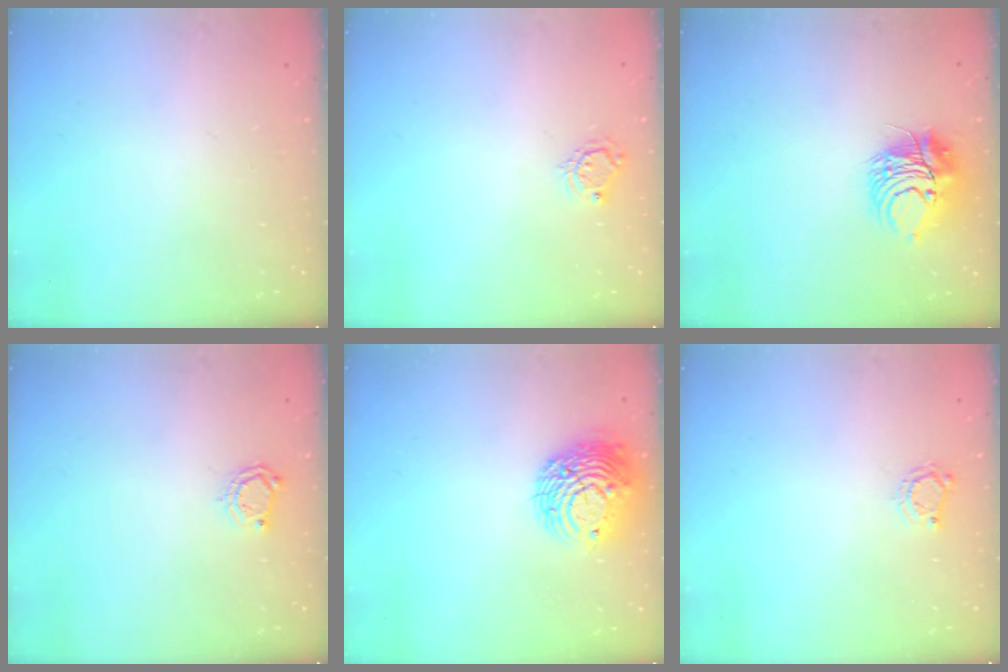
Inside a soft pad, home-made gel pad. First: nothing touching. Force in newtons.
{"total": 5.1, "press": 5.1, "slide": 0.4}
{"total": 9.2, "press": 9.2, "slide": 0.4}
{"total": 5.5, "press": 5.4, "slide": 0.6}
{"total": 12.6, "press": 12.5, "slide": 1.4}
{"total": 3.6, "press": 3.6, "slide": 0.5}